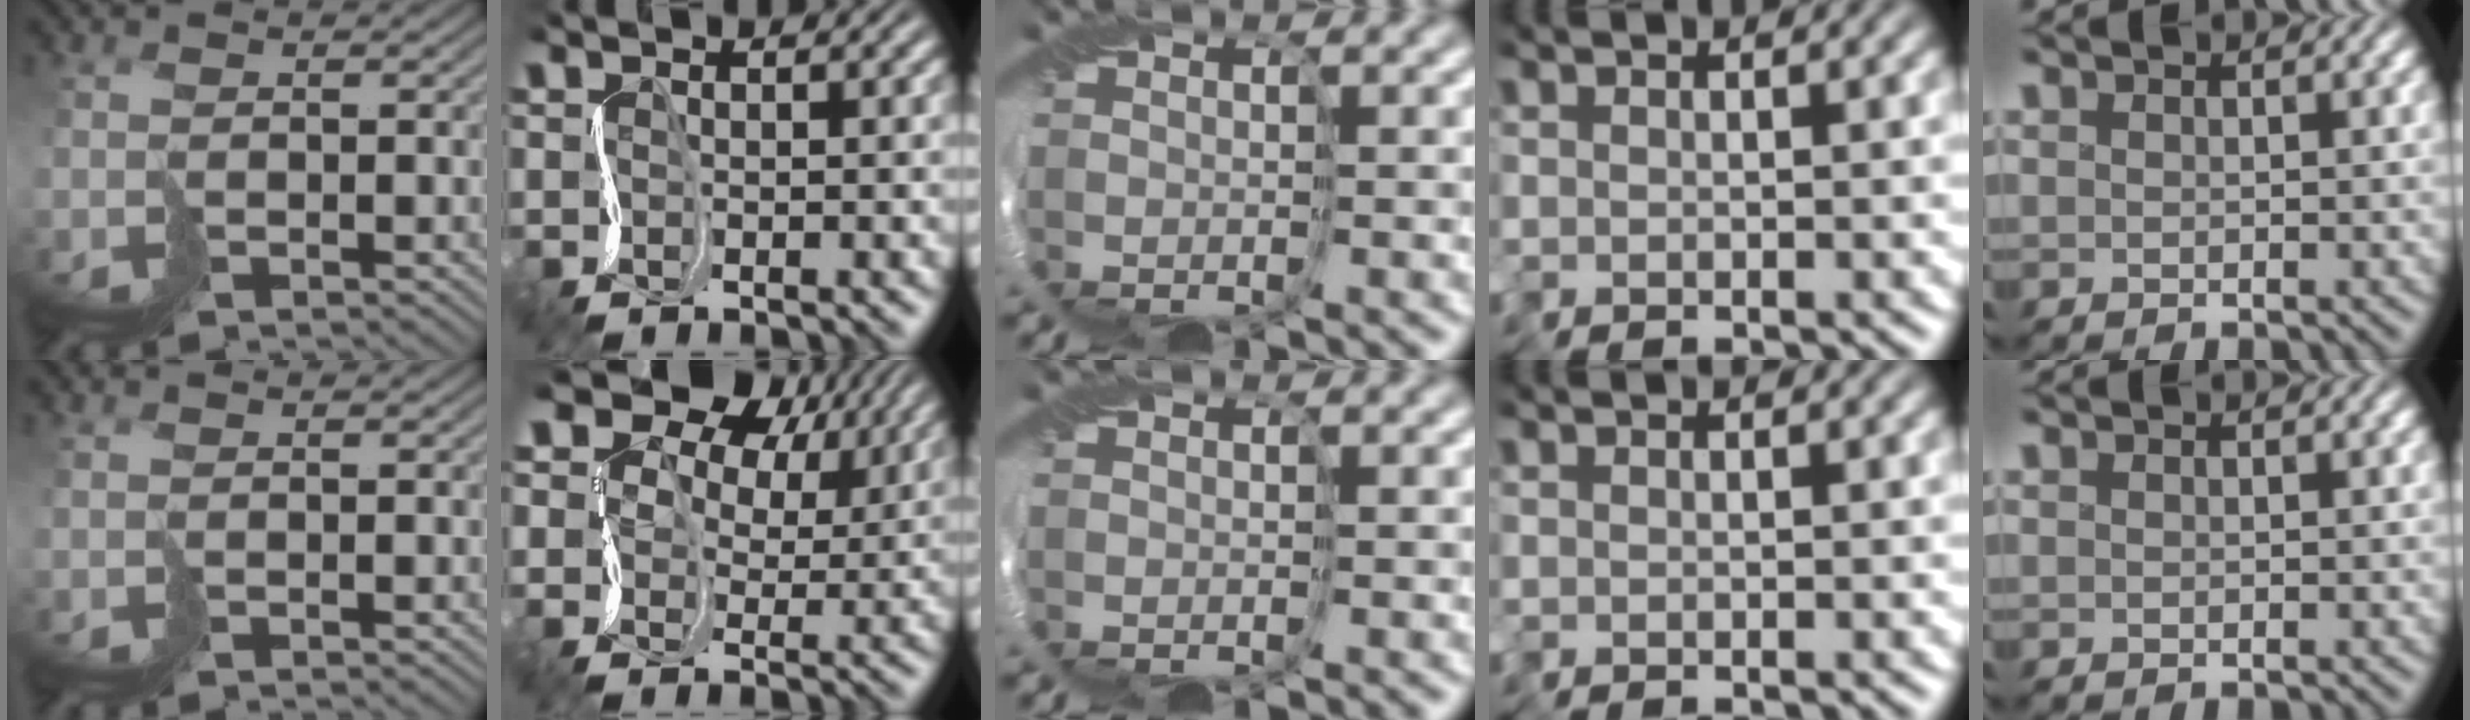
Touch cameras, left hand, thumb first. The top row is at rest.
{"index": {"total": 12.3, "force": [7.2, 7.6, 6.4], "torque": [-0.142, 0.037, 0.110]}}